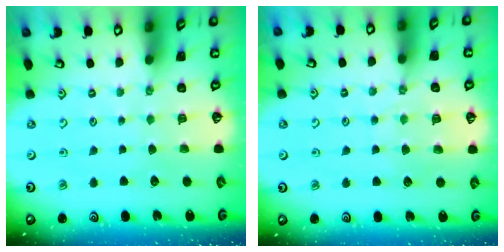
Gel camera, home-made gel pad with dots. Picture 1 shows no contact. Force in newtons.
{"total": 5.1, "press": 5.0, "slide": 0.8}